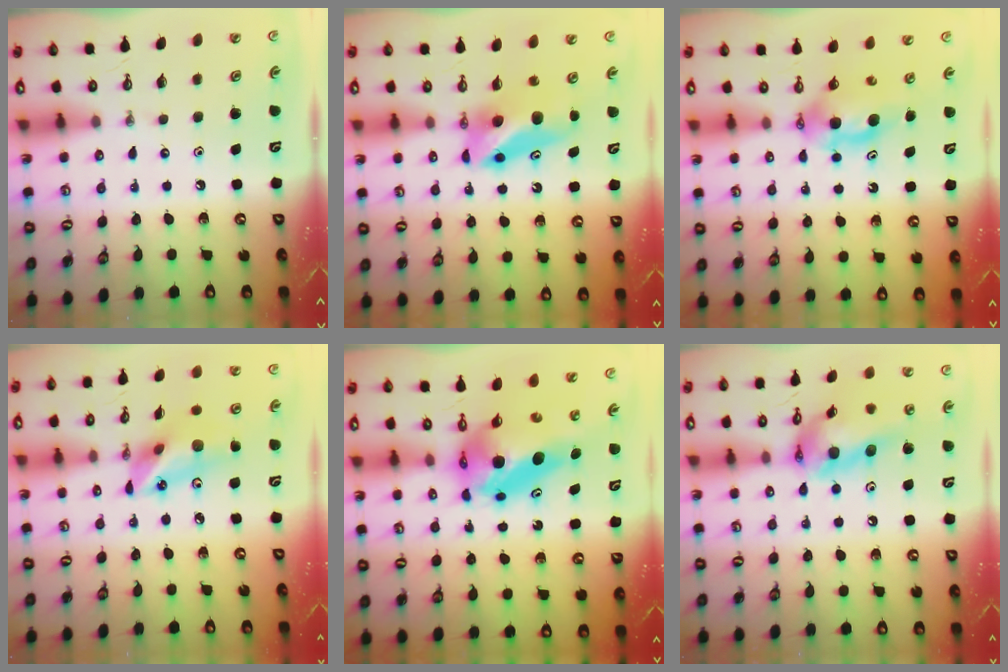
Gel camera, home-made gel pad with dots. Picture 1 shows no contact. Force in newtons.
{"total": 8.7, "press": 7.8, "slide": 3.8}
{"total": 5.8, "press": 5.6, "slide": 1.2}
{"total": 15.5, "press": 15.1, "slide": 3.3}
{"total": 8.6, "press": 8.6, "slide": 0.7}
{"total": 16.1, "press": 16.0, "slide": 1.4}